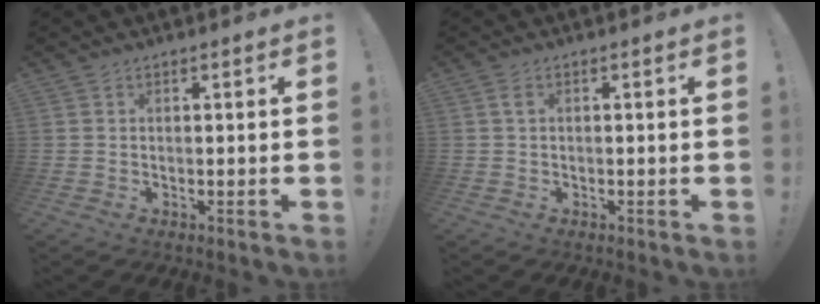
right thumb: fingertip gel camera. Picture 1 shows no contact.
{"total": 1.2, "force": [0.3, 0.8, 0.9], "torque": [-0.013, 0.001, 0.003]}